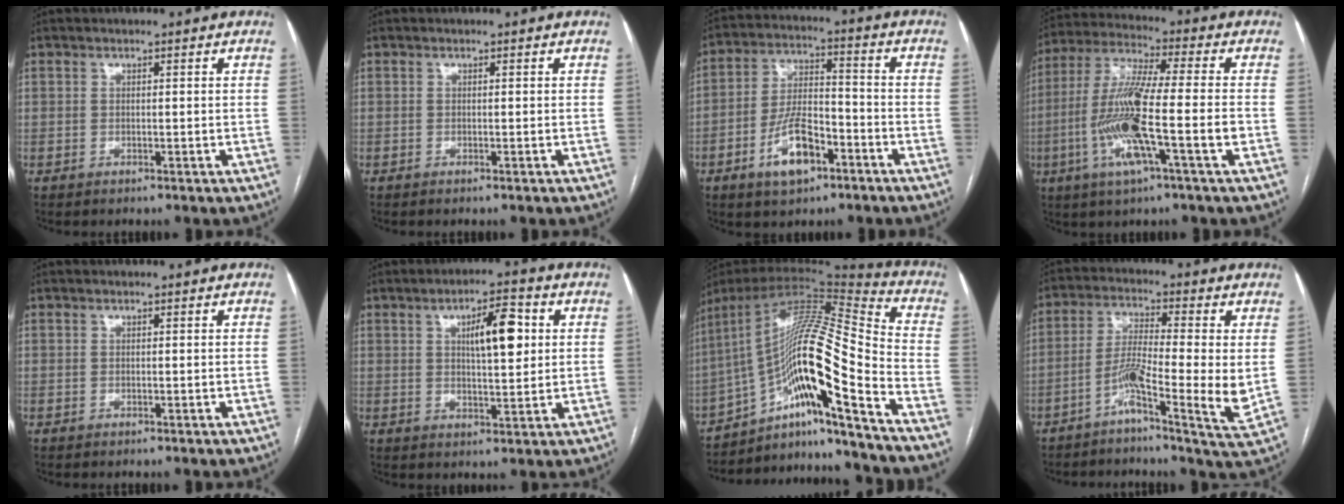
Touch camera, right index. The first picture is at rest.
{"total": 0.0}
{"total": 10.1, "force": [-5.1, 4.1, 7.7], "torque": [-0.157, 0.009, -0.088]}
{"total": 14.4, "force": [-3.7, 0.4, 13.9], "torque": [-0.281, -0.006, -0.076]}
{"total": 0.0}
{"total": 7.9, "force": [2.1, 2.1, 7.3], "torque": [-0.116, 0.012, 0.037]}
{"total": 19.7, "force": [-11.0, -0.4, 16.3], "torque": [-0.296, 0.020, -0.191]}
{"total": 9.0, "force": [-2.2, 0.2, 8.7], "torque": [-0.160, 0.001, -0.049]}